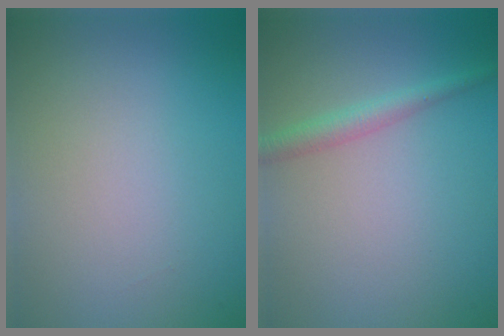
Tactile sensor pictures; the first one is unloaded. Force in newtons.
{"total": 2.0, "press": 2.0, "slide": 0.0}